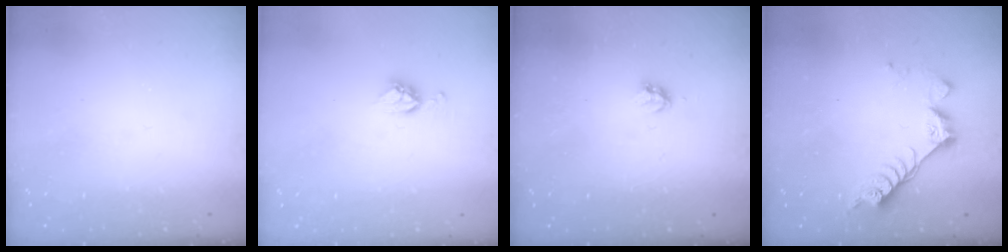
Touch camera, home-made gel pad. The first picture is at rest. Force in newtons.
{"total": 6.5, "press": 6.5, "slide": 0.4}
{"total": 3.2, "press": 3.1, "slide": 0.5}
{"total": 8.3, "press": 8.2, "slide": 0.7}